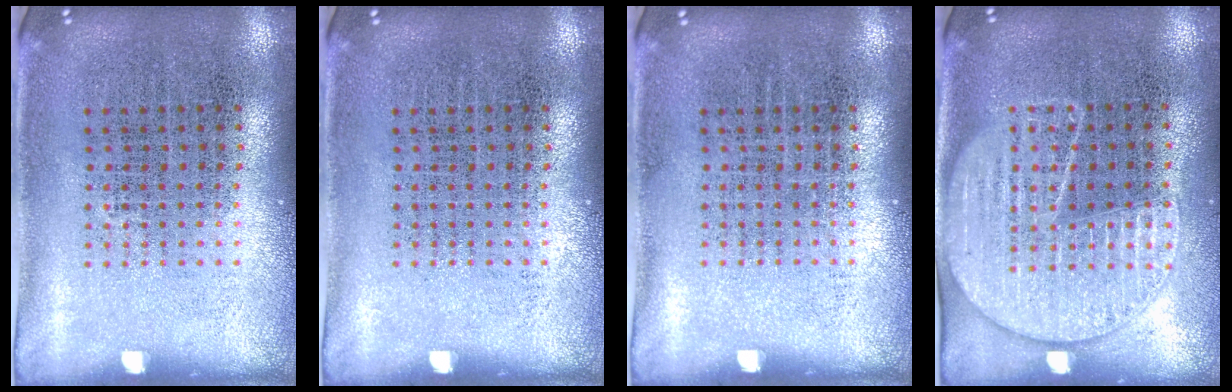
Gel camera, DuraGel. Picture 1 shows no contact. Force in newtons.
{"total": 0.0}
{"total": 0.0}
{"total": 1.8, "press": 1.6, "slide": 0.8}